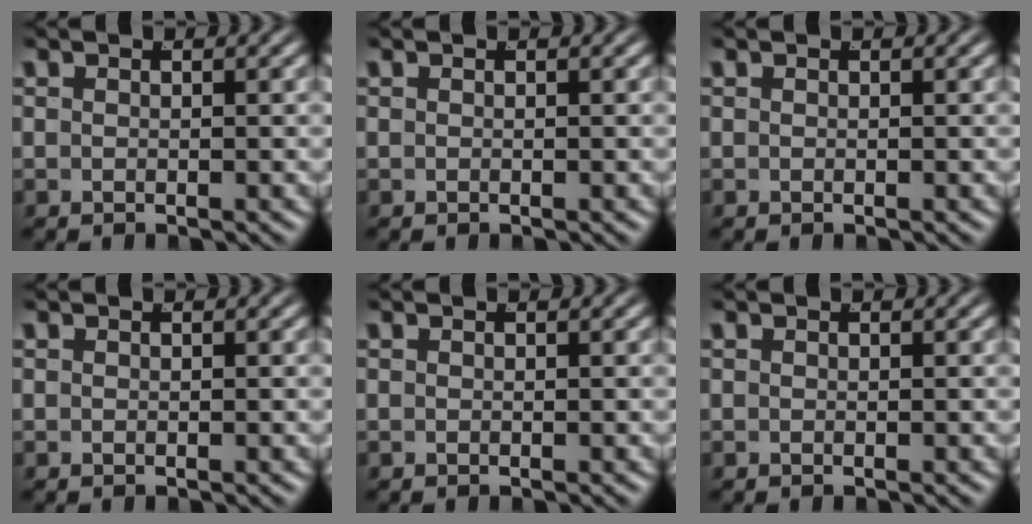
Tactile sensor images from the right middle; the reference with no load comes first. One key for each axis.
{"total": 0.0}
{"total": 0.0}
{"total": 0.0}
{"total": 0.0}
{"total": 0.0}